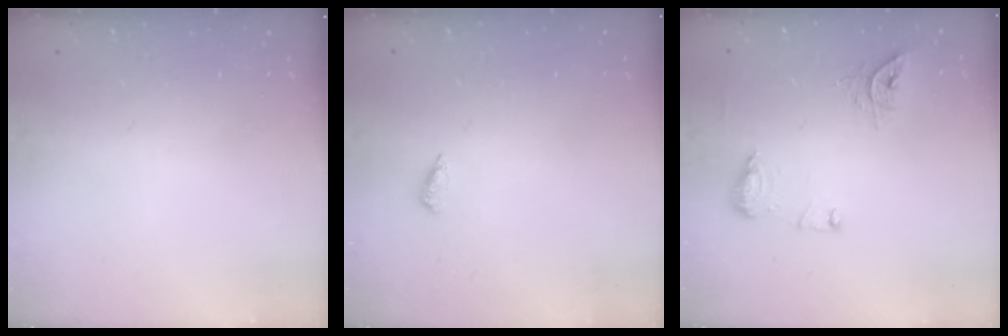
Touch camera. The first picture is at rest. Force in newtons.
{"total": 2.6, "press": 2.2, "slide": 1.3}
{"total": 9.8, "press": 9.8, "slide": 0.6}